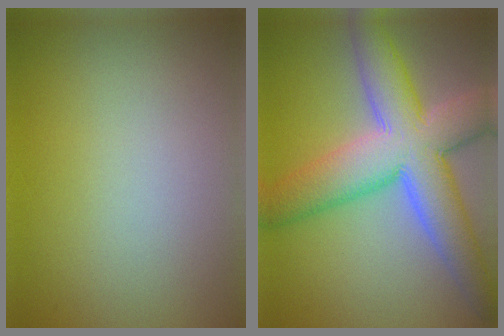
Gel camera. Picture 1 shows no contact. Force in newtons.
{"total": 10.4, "press": 10.4, "slide": 0.6}